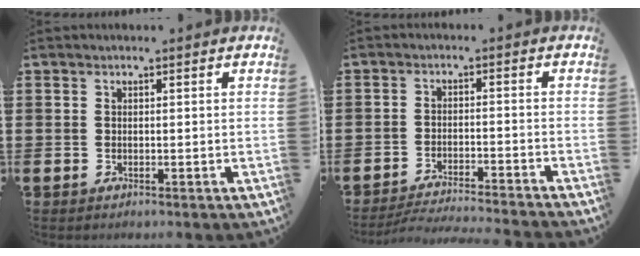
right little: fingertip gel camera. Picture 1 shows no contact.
{"total": 3.0, "force": [-2.9, -0.3, 0.6], "torque": [-0.010, -0.002, -0.059]}